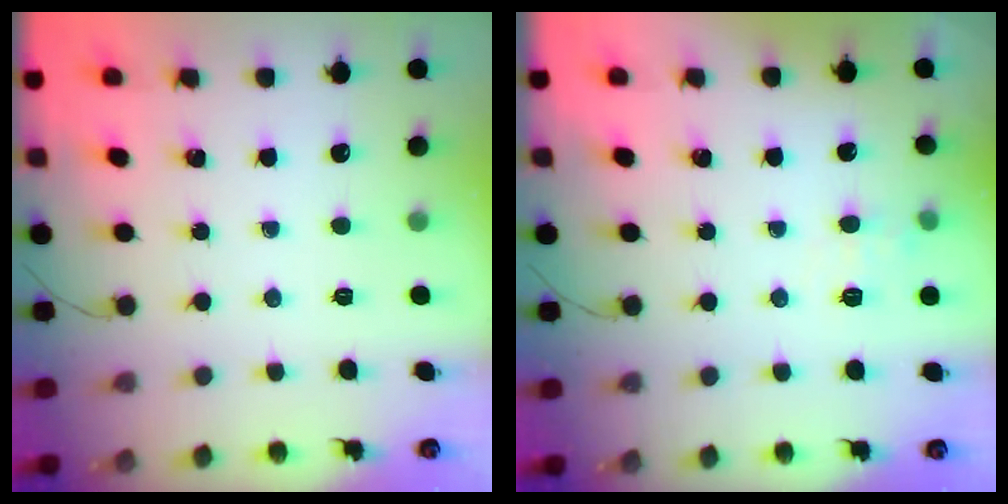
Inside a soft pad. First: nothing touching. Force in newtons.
{"total": 5.5, "press": 5.2, "slide": 1.9}